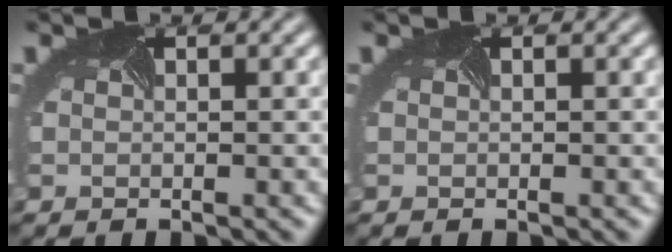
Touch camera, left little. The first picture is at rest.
{"total": 0.0}